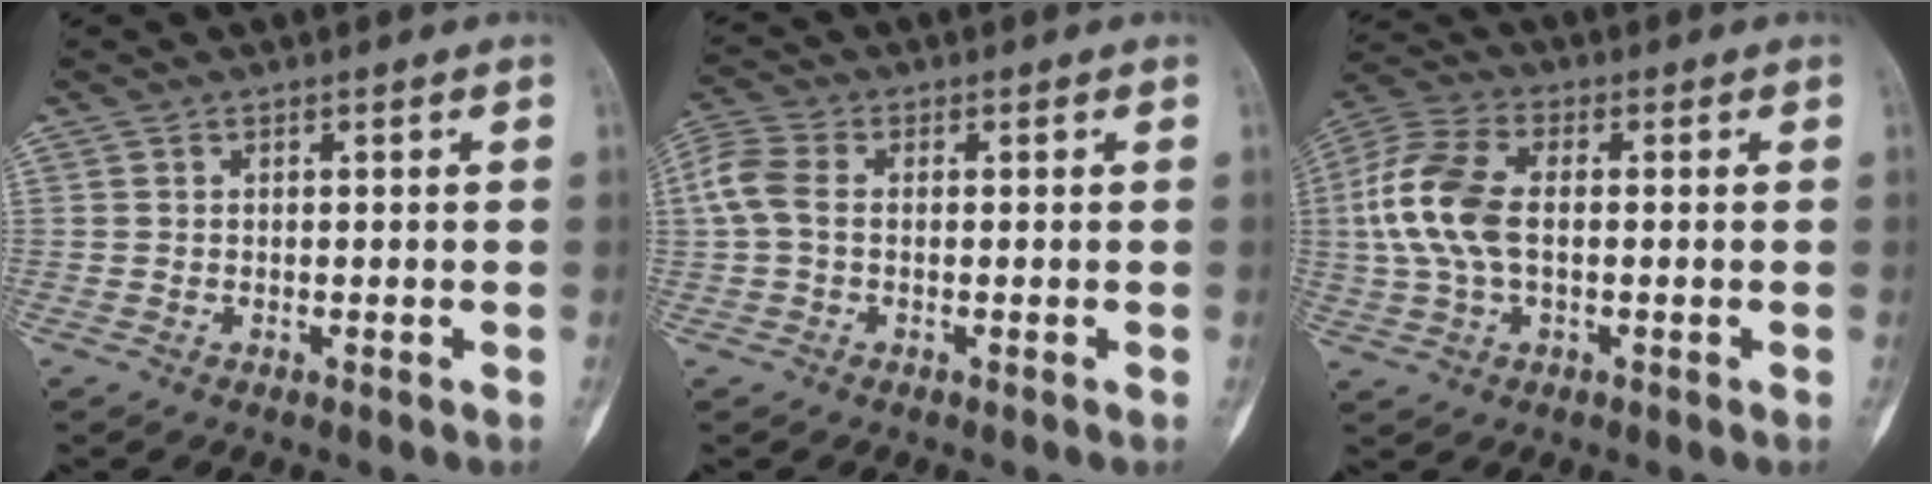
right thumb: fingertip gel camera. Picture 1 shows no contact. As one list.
[{"total": 6.1, "force": [0.2, 4.1, 4.6], "torque": [-0.118, 0.017, -0.002]}, {"total": 12.3, "force": [0.3, 7.0, 10.2], "torque": [-0.229, 0.021, 0.002]}]